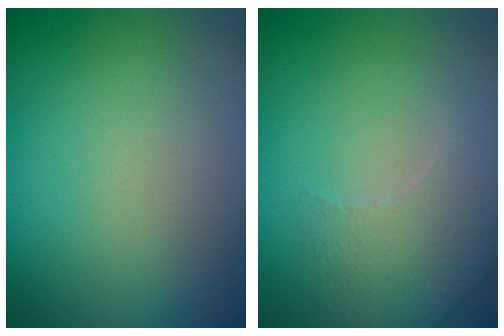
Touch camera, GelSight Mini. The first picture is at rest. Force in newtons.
{"total": 2.2, "press": 2.0, "slide": 1.0}